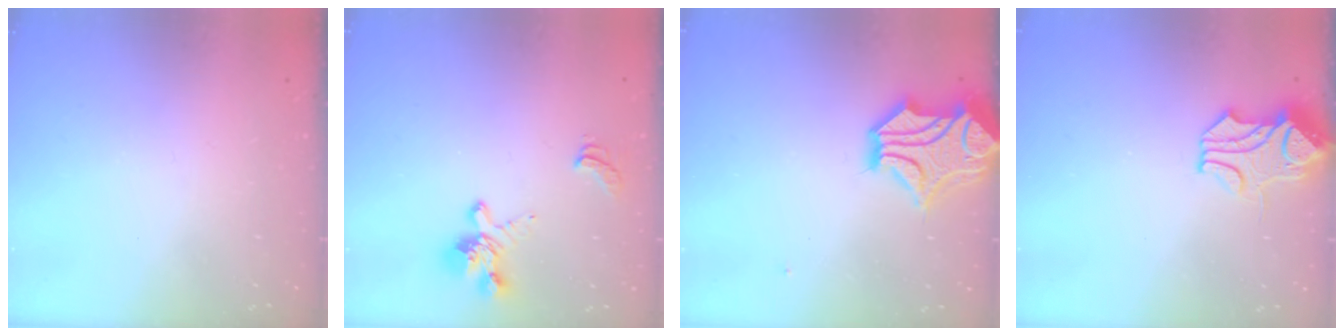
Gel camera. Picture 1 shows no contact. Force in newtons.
{"total": 2.4, "press": 1.6, "slide": 1.8}
{"total": 6.6, "press": 6.2, "slide": 2.1}
{"total": 1.6, "press": 0.9, "slide": 1.3}